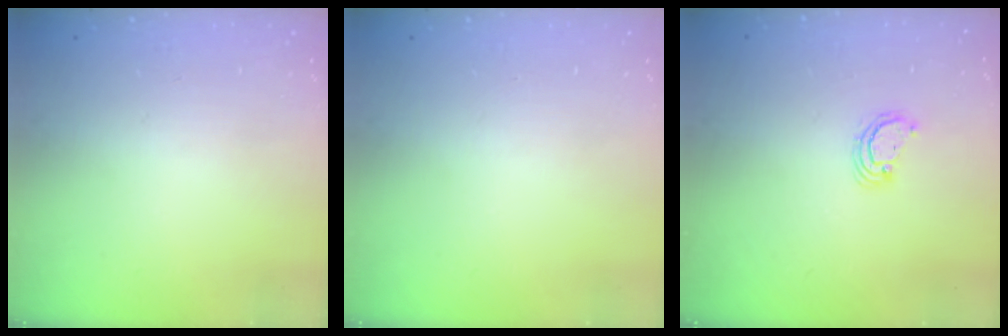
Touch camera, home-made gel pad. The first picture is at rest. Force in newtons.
{"total": 0.0}
{"total": 2.9, "press": 2.9, "slide": 0.3}